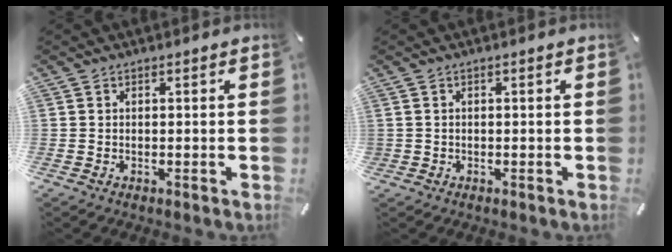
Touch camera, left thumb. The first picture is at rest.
{"total": 0.7, "force": [-0.2, 0.5, 0.4], "torque": [-0.008, 0.002, -0.005]}